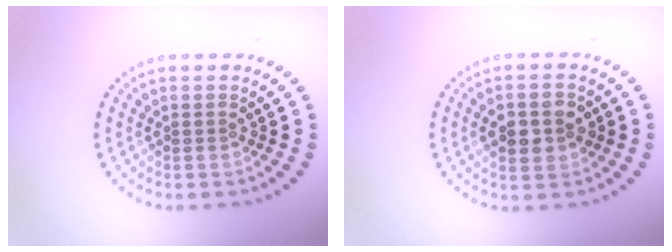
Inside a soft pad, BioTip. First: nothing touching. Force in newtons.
{"total": 3.8, "press": 3.8, "slide": 0.2}